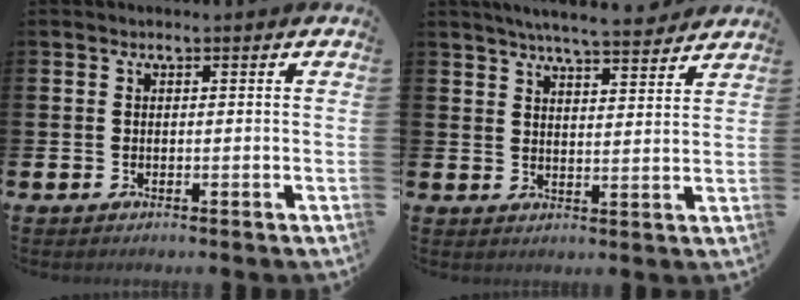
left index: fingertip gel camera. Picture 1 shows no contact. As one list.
[{"total": 5.6, "force": [5.5, 0.0, 1.4], "torque": [-0.041, -0.027, 0.096]}]